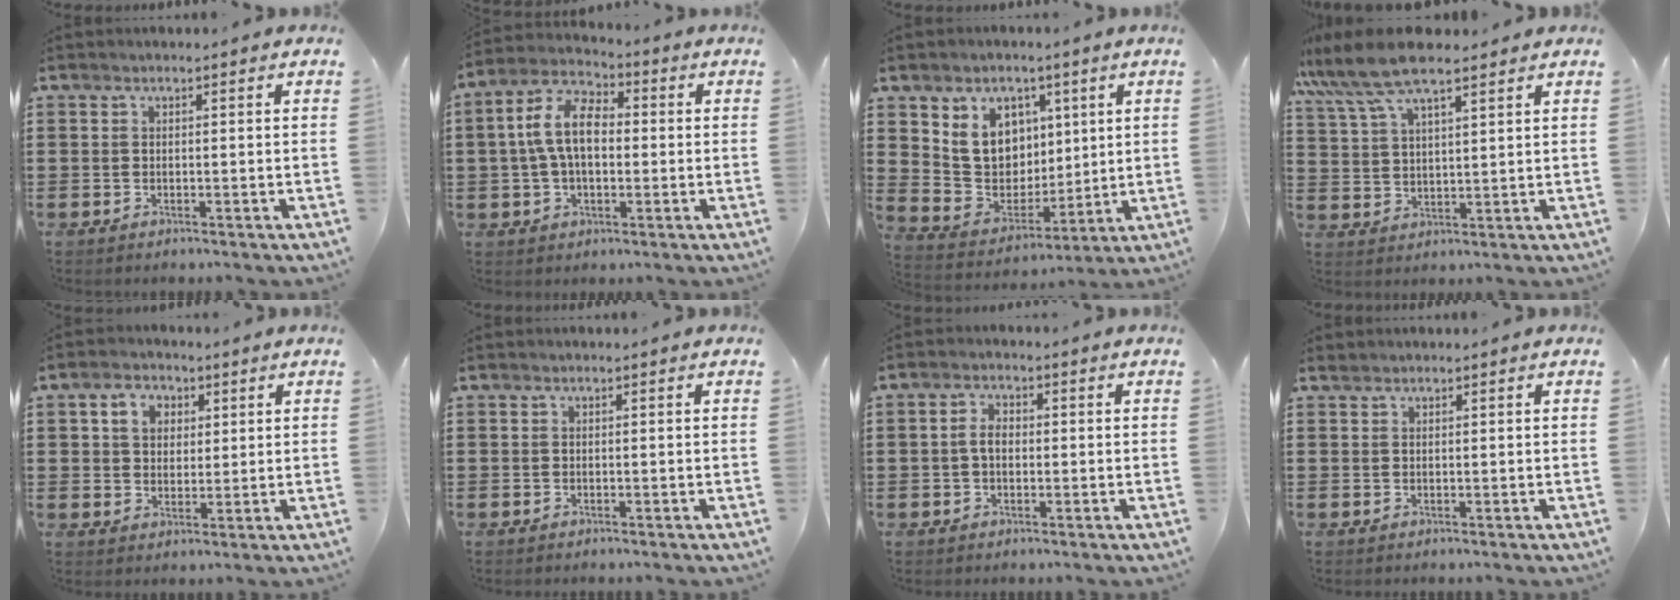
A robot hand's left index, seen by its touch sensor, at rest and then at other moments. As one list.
[{"total": 9.3, "force": [0.6, 5.3, 7.6], "torque": [-0.182, 0.008, 0.002]}, {"total": 9.3, "force": [3.8, 7.8, 3.4], "torque": [-0.097, -0.008, 0.076]}, {"total": 8.5, "force": [6.6, 2.2, 4.7], "torque": [-0.113, -0.007, 0.122]}, {"total": 4.7, "force": [1.9, 3.9, 1.9], "torque": [-0.040, 0.008, 0.028]}, {"total": 0.0}, {"total": 3.1, "force": [0.0, 1.9, 2.5], "torque": [-0.058, 0.004, -0.004]}, {"total": 0.6, "force": [0.5, 0.2, 0.1], "torque": [-0.005, 0.000, 0.011]}]